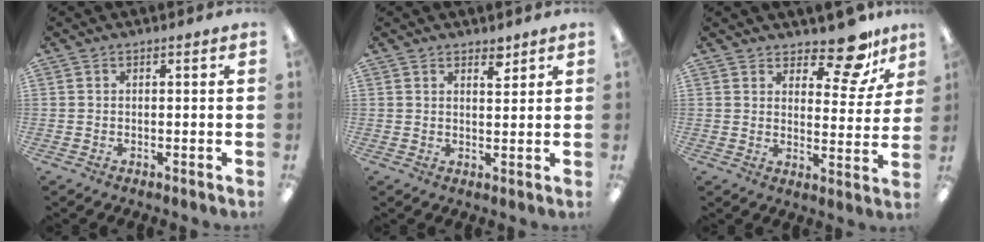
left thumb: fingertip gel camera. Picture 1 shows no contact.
{"total": 3.3, "force": [2.6, 1.3, 1.4], "torque": [-0.008, -0.016, 0.044]}
{"total": 11.5, "force": [9.1, 4.2, 5.7], "torque": [-0.069, -0.063, 0.159]}